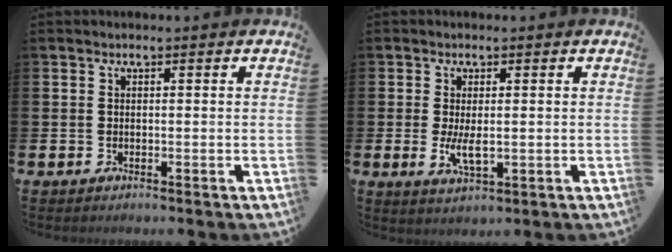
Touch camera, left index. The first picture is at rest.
{"total": 3.4, "force": [0.2, 1.3, 3.1], "torque": [-0.048, -0.003, 0.001]}